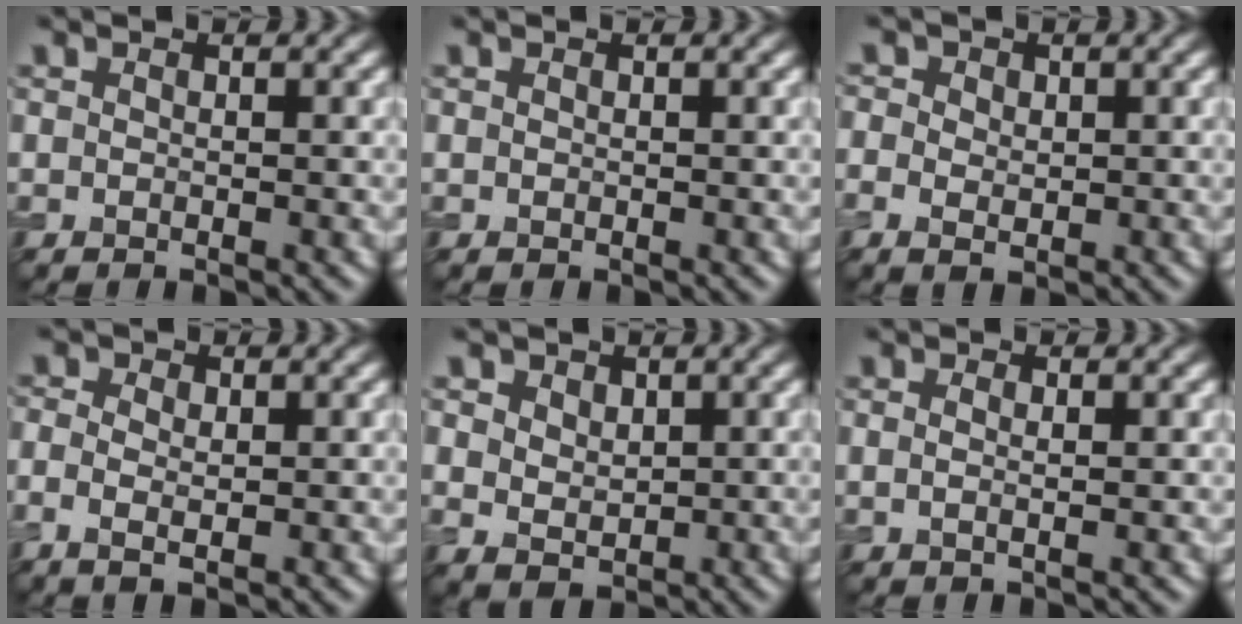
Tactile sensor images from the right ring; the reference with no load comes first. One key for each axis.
{"total": 0.0}
{"total": 2.7, "fx": 0.4, "fy": 2.2, "fz": 1.6, "tx": -0.019, "ty": 0.012, "tz": -0.001}
{"total": 2.4, "fx": -0.2, "fy": 1.5, "fz": 1.8, "tx": -0.041, "ty": -0.001, "tz": -0.005}
{"total": 4.0, "fx": 1.7, "fy": 3.0, "fz": 2.1, "tx": -0.051, "ty": 0.012, "tz": 0.023}
{"total": 1.3, "fx": 0.4, "fy": 0.6, "fz": 1.1, "tx": -0.014, "ty": -0.004, "tz": -0.004}